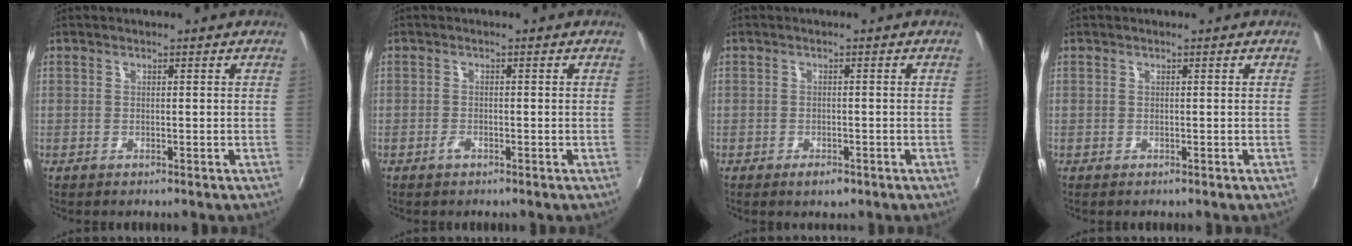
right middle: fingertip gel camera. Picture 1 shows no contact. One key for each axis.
{"total": 1.3, "fx": -1.0, "fy": 0.6, "fz": 0.7, "tx": -0.015, "ty": -0.002, "tz": -0.020}
{"total": 1.8, "fx": -1.2, "fy": 0.7, "fz": 1.1, "tx": -0.022, "ty": -0.006, "tz": -0.022}
{"total": 0.5, "fx": 0.2, "fy": -0.5, "fz": -0.1, "tx": 0.003, "ty": 0.000, "tz": 0.003}